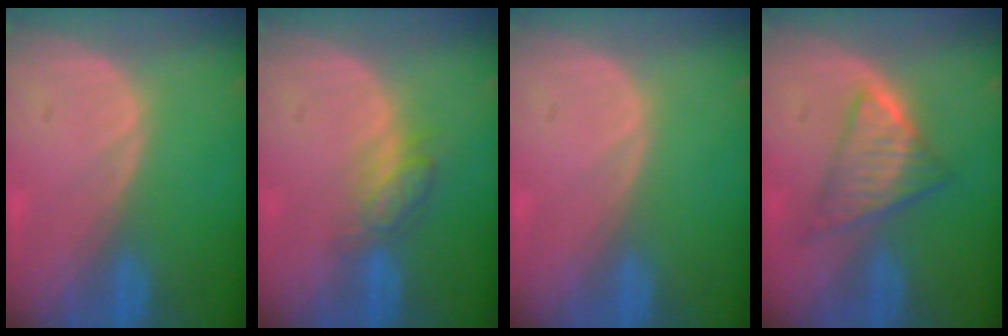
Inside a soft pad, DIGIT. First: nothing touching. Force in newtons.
{"total": 4.8, "press": 4.2, "slide": 2.1}
{"total": 0.0}
{"total": 6.1, "press": 5.7, "slide": 2.0}